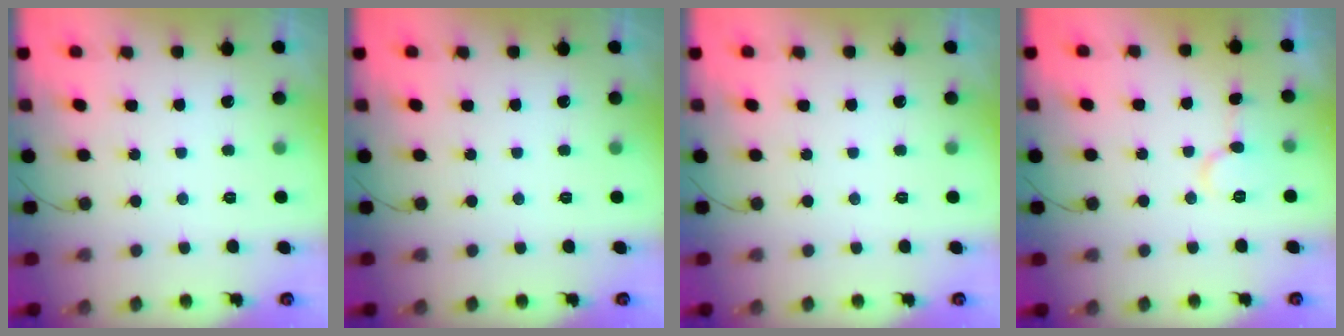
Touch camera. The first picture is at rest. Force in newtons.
{"total": 0.0}
{"total": 0.0}
{"total": 7.2, "press": 7.2, "slide": 0.8}